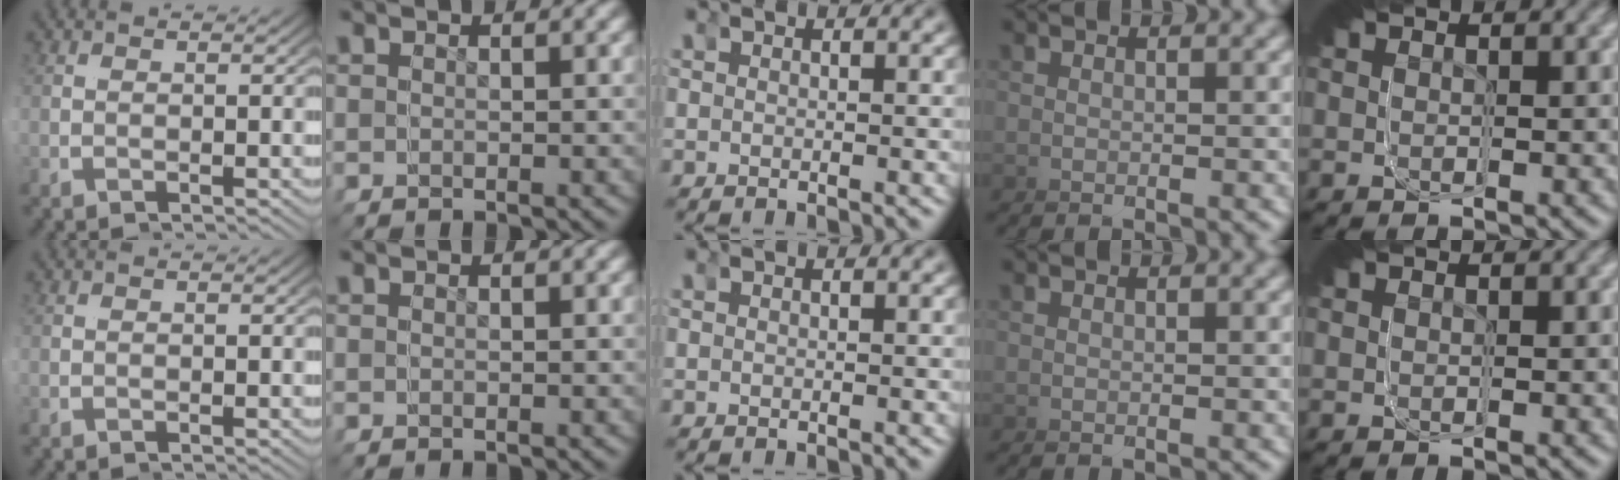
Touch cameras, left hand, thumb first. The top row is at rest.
{}